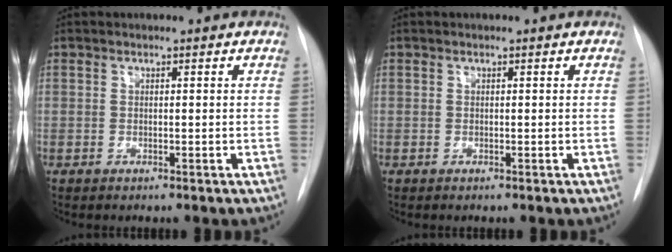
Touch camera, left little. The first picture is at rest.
{"total": 0.0}